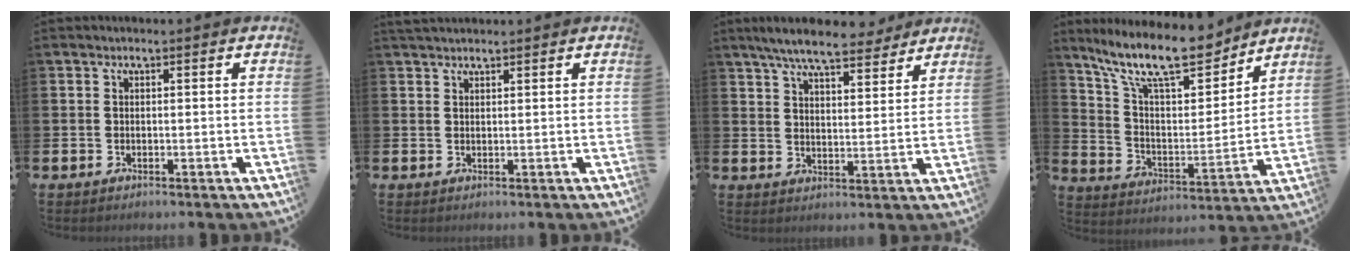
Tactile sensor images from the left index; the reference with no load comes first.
{"total": 1.7, "force": [1.6, 0.4, 0.2], "torque": [0.001, -0.001, 0.028]}
{"total": 7.7, "force": [7.0, 1.4, 2.9], "torque": [-0.070, -0.031, 0.124]}
{"total": 13.8, "force": [11.5, 3.6, 6.8], "torque": [-0.163, -0.060, 0.202]}